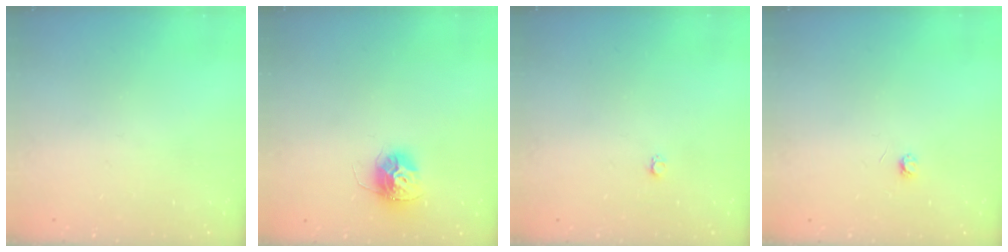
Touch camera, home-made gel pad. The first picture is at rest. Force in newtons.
{"total": 12.0, "press": 12.0, "slide": 1.0}
{"total": 2.2, "press": 2.2, "slide": 0.3}
{"total": 2.8, "press": 2.7, "slide": 0.3}